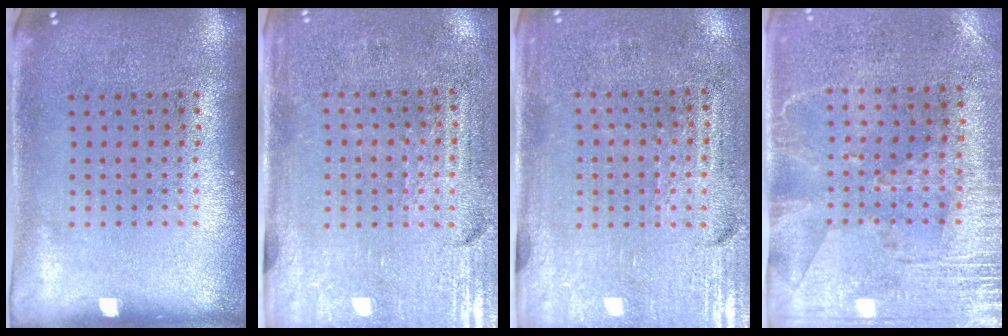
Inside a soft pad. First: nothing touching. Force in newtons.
{"total": 3.4, "press": 3.1, "slide": 1.4}
{"total": 3.4, "press": 3.1, "slide": 1.4}
{"total": 2.8, "press": 2.4, "slide": 1.5}